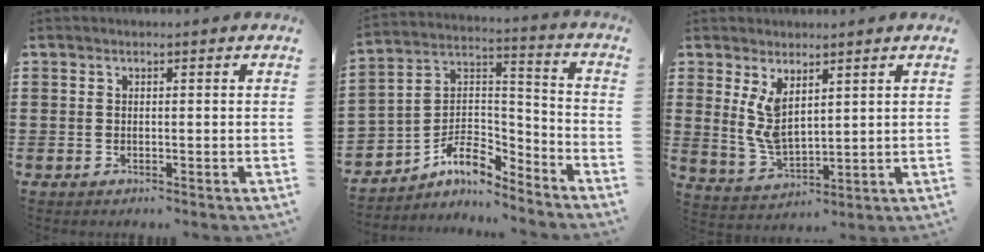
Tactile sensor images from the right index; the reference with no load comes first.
{"total": 7.3, "force": [-5.5, 3.6, 3.1], "torque": [-0.081, -0.010, -0.110]}
{"total": 6.0, "force": [2.5, 2.9, 4.6], "torque": [-0.109, -0.010, 0.043]}